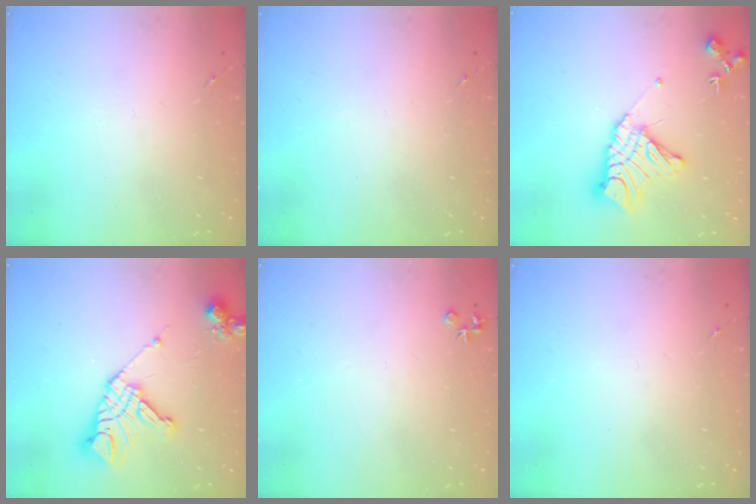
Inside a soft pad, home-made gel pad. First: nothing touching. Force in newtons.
{"total": 0.0}
{"total": 15.8, "press": 15.7, "slide": 1.4}
{"total": 16.3, "press": 16.2, "slide": 1.8}
{"total": 4.0, "press": 4.0, "slide": 0.6}
{"total": 0.0}